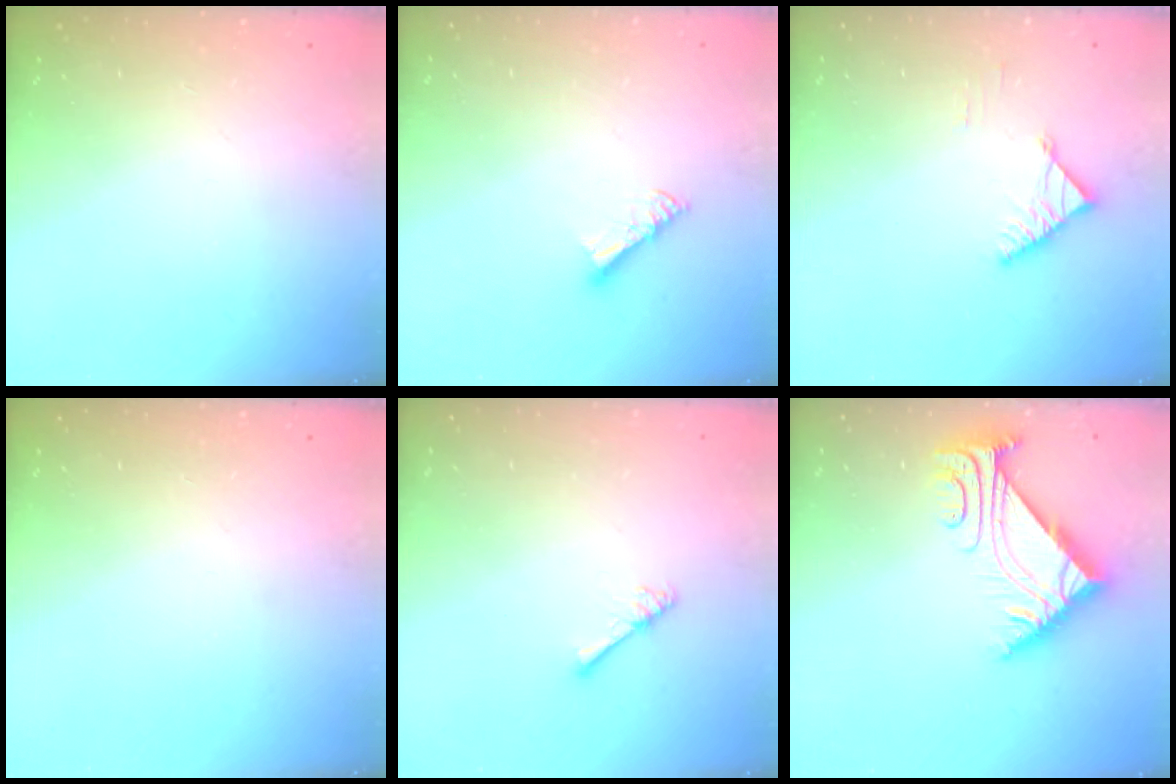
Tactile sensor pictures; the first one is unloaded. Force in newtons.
{"total": 5.4, "press": 5.4, "slide": 0.2}
{"total": 3.4, "press": 3.3, "slide": 0.8}
{"total": 0.0}
{"total": 2.4, "press": 2.4, "slide": 0.4}
{"total": 7.2, "press": 7.1, "slide": 0.9}